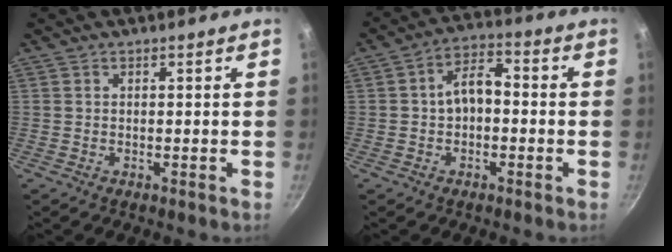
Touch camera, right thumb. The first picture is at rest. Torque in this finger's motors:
{"motor_torque": [-0.75, 0.46, 0.27, -0.35, 0.18]}